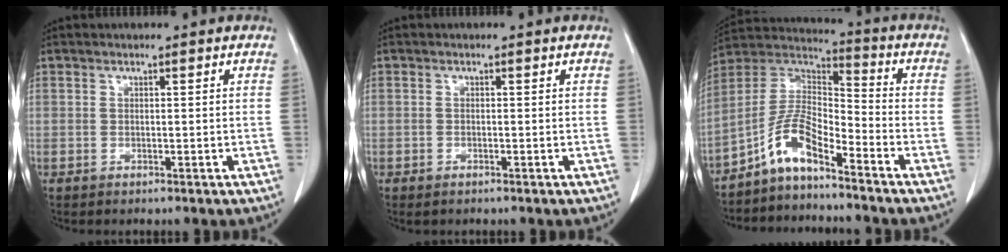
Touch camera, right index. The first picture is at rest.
{"total": 0.7, "force": [-0.5, 0.2, 0.4], "torque": [-0.007, -0.001, -0.007]}
{"total": 8.8, "force": [-6.1, 2.4, 5.9], "torque": [-0.130, 0.022, -0.122]}